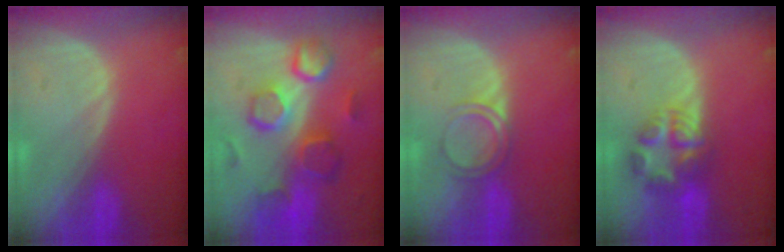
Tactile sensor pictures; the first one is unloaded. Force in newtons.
{"total": 10.6, "press": 9.3, "slide": 5.0}
{"total": 3.0, "press": 3.0, "slide": 0.3}
{"total": 6.1, "press": 6.0, "slide": 1.2}